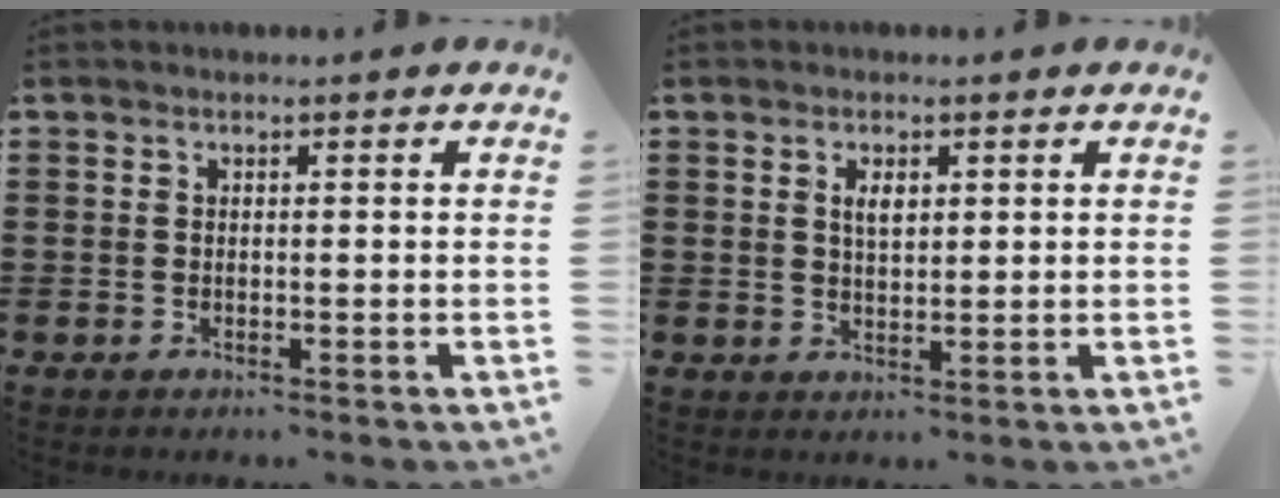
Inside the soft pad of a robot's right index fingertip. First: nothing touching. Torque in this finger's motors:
{"motor_torque": [0.03, -0.03, 0.18, 0.07]}